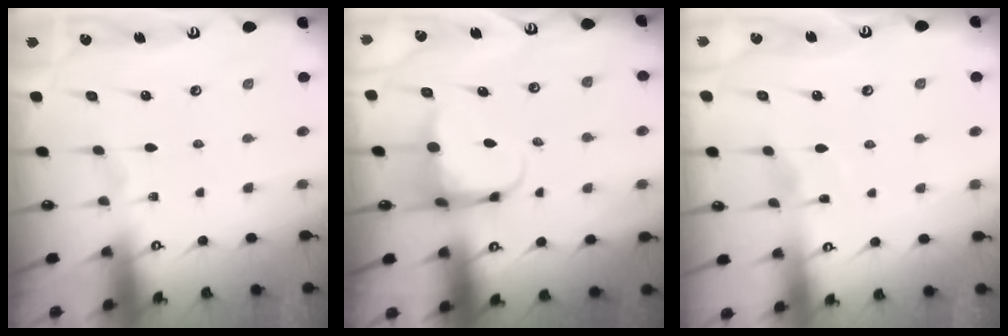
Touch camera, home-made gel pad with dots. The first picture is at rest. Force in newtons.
{"total": 5.3, "press": 5.1, "slide": 1.3}
{"total": 2.8, "press": 2.8, "slide": 0.5}